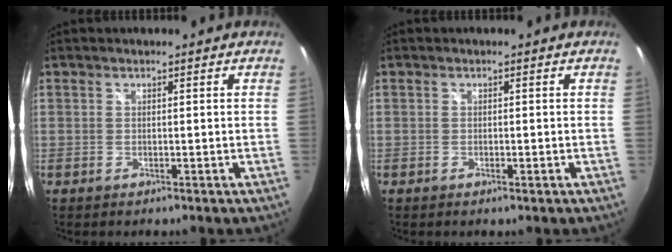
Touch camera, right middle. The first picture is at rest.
{"total": 0.6, "force": [-0.3, 0.2, 0.5], "torque": [-0.008, 0.000, -0.006]}